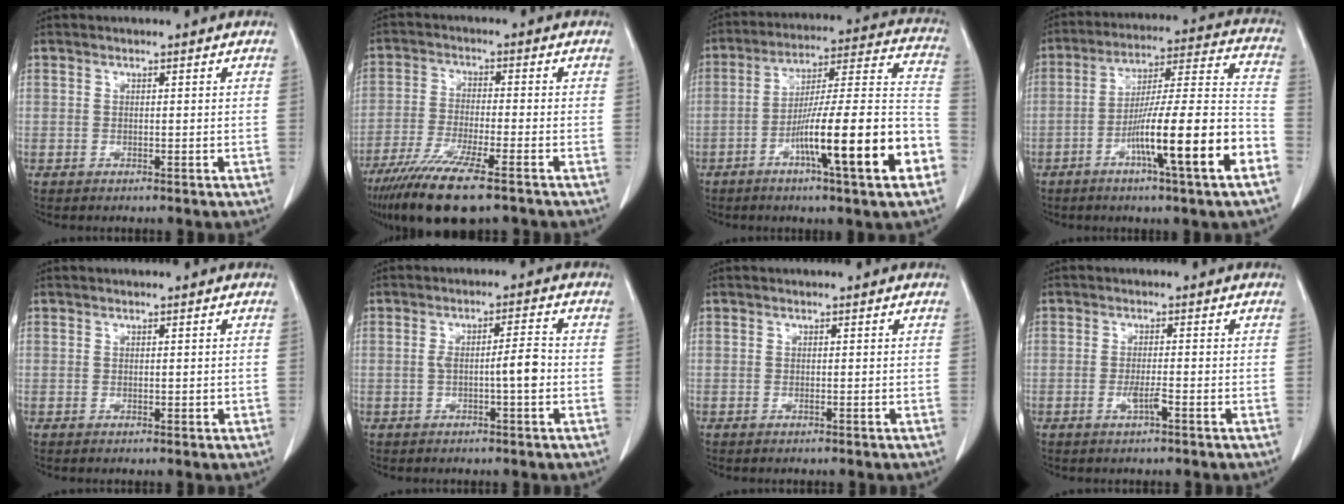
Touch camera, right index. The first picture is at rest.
{"total": 12.7, "force": [-9.0, 1.3, 8.9], "torque": [-0.165, -0.035, -0.151]}
{"total": 20.2, "force": [-8.0, 0.9, 18.5], "torque": [-0.255, 0.005, -0.125]}
{"total": 17.5, "force": [-7.4, 0.1, 15.9], "torque": [-0.255, 0.000, -0.116]}
{"total": 0.6, "force": [0.0, 0.4, 0.5], "torque": [-0.007, 0.000, 0.005]}
{"total": 4.4, "force": [-0.9, 0.2, 4.3], "torque": [-0.072, 0.010, -0.012]}
{"total": 0.0}
{"total": 2.3, "force": [-1.0, -0.1, 2.0], "torque": [-0.041, -0.004, -0.019]}